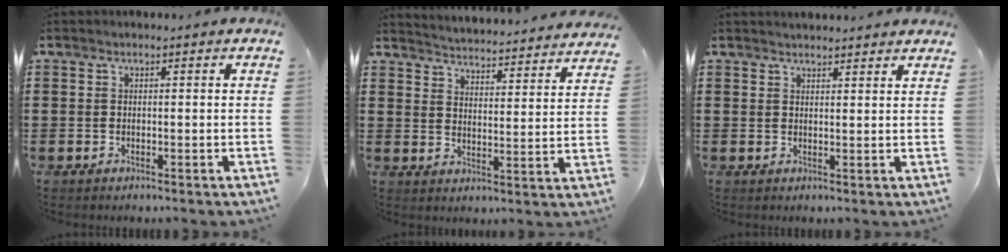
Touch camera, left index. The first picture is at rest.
{"total": 3.8, "force": [3.7, -0.9, -0.2], "torque": [-0.018, -0.038, 0.058]}
{"total": 1.7, "force": [1.7, 0.0, -0.1], "torque": [-0.003, 0.002, 0.033]}